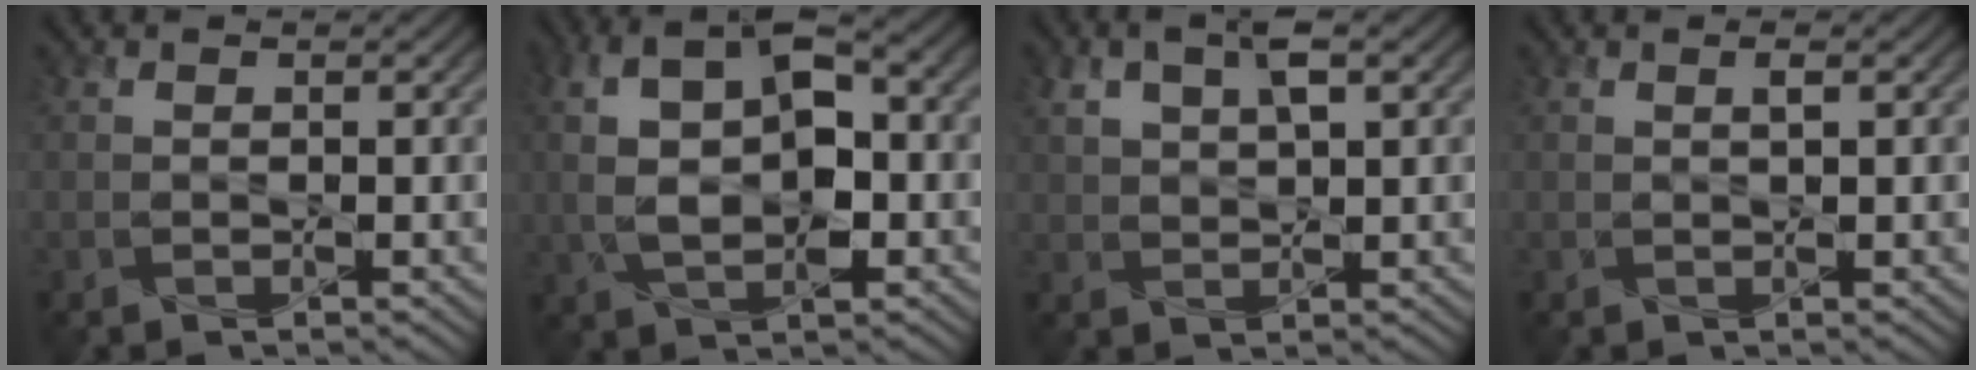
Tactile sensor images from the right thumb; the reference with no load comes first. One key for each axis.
{"total": 10.1, "fx": 0.6, "fy": 5.3, "fz": 8.6, "tx": -0.177, "ty": 0.004, "tz": 0.009}
{"total": 4.9, "fx": 2.2, "fy": 2.1, "fz": 3.8, "tx": -0.087, "ty": 0.007, "tz": 0.044}
{"total": 0.9, "fx": 0.4, "fy": 0.1, "fz": 0.8, "tx": -0.016, "ty": 0.002, "tz": 0.007}